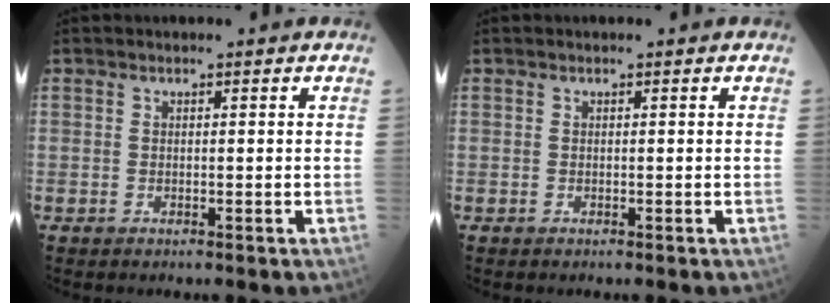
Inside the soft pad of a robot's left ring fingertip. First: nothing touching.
{"total": 0.0}